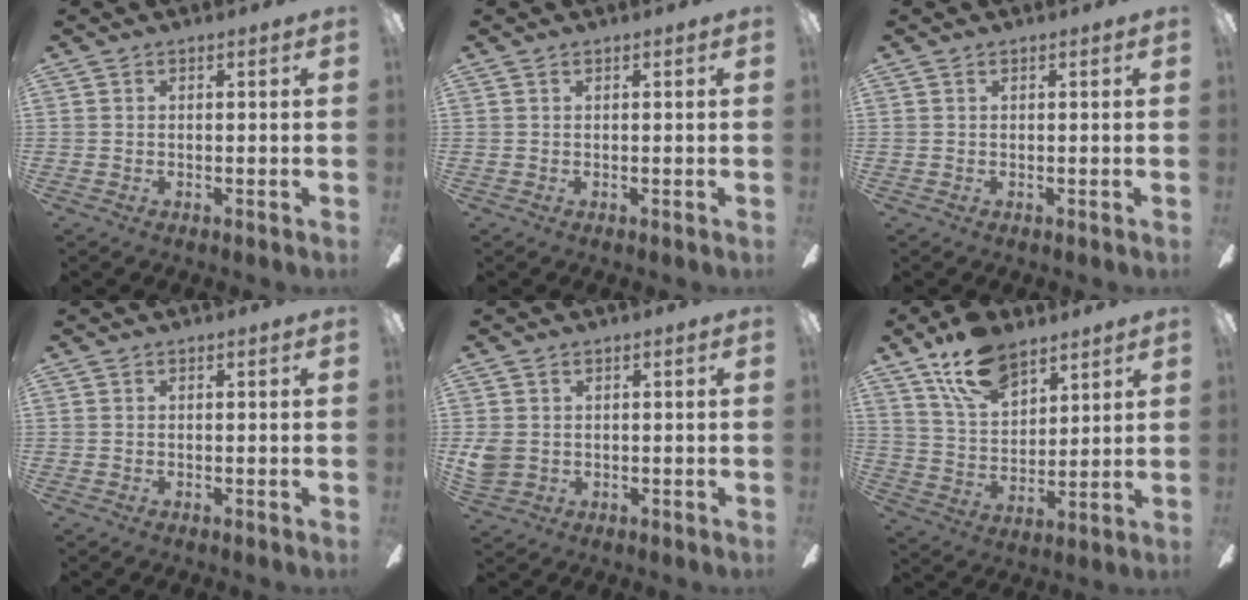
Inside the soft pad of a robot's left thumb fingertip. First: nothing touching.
{"total": 0.0}
{"total": 0.0}
{"total": 0.0}
{"total": 4.0, "force": [0.4, 3.5, 2.1], "torque": [-0.037, 0.004, 0.010]}
{"total": 14.4, "force": [9.7, 7.8, 7.3], "torque": [-0.135, -0.038, 0.184]}